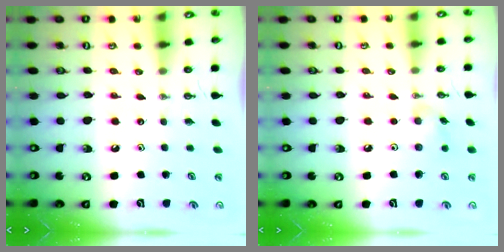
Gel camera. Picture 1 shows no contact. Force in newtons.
{"total": 5.6, "press": 5.6, "slide": 0.6}